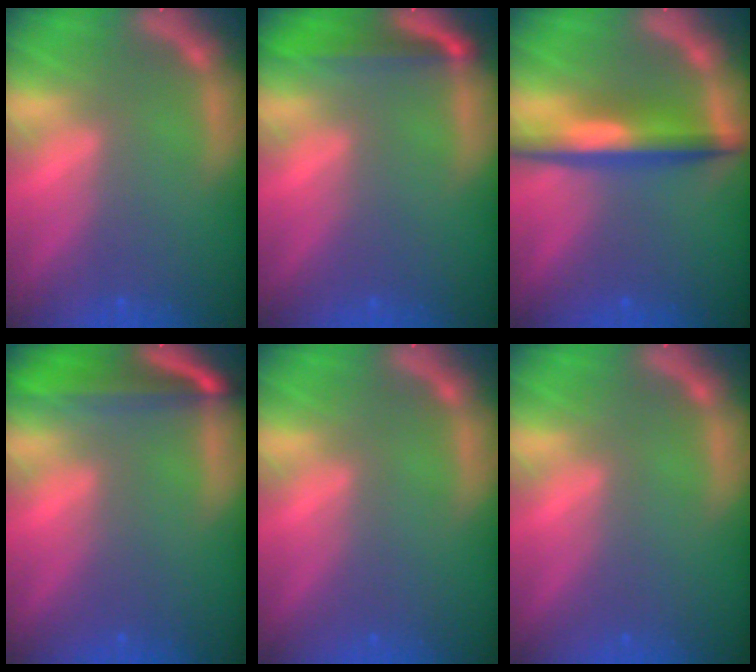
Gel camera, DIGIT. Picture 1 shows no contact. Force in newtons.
{"total": 4.0}
{"total": 5.5}
{"total": 6.0}
{"total": 0.0}
{"total": 0.0}